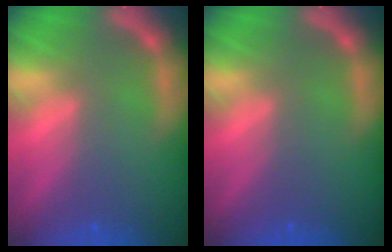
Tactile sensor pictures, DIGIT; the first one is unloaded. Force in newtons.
{"total": 0.0}